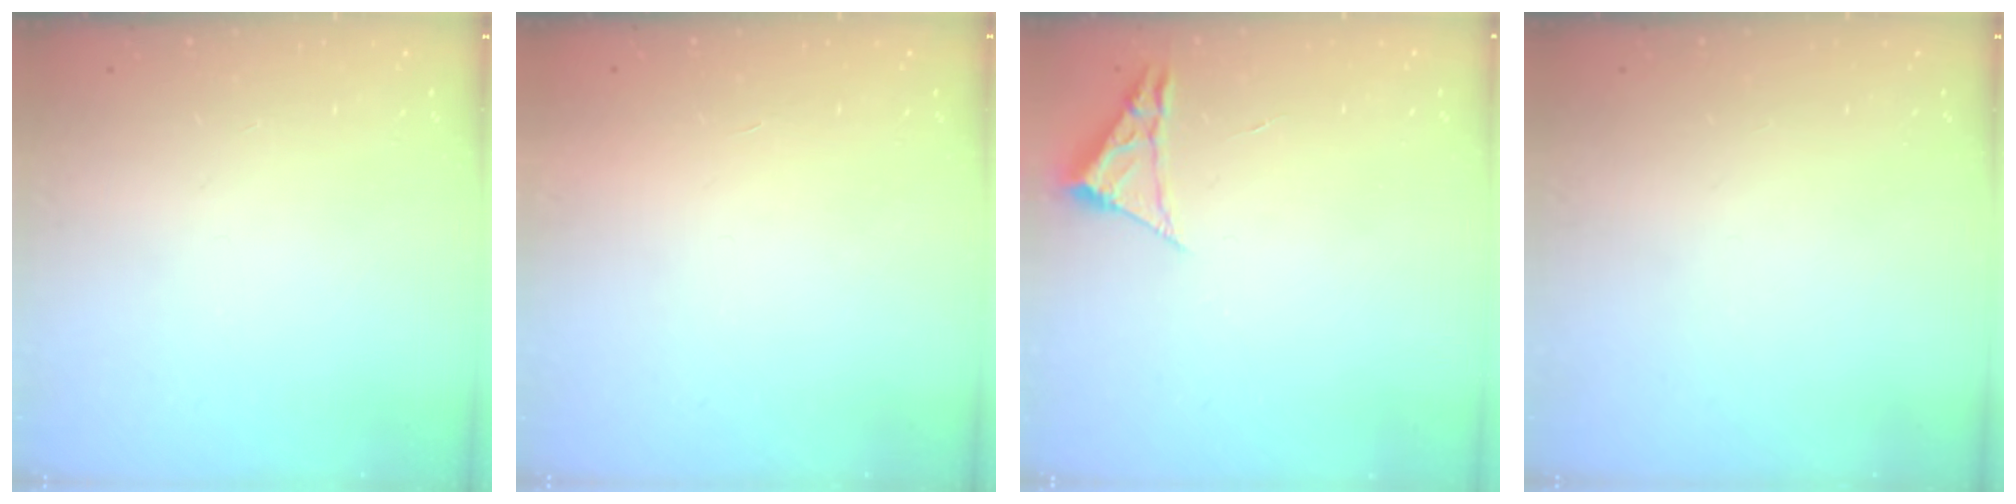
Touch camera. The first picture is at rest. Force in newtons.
{"total": 1.7, "press": 1.7, "slide": 0.1}
{"total": 2.3, "press": 2.3, "slide": 0.4}
{"total": 0.0}